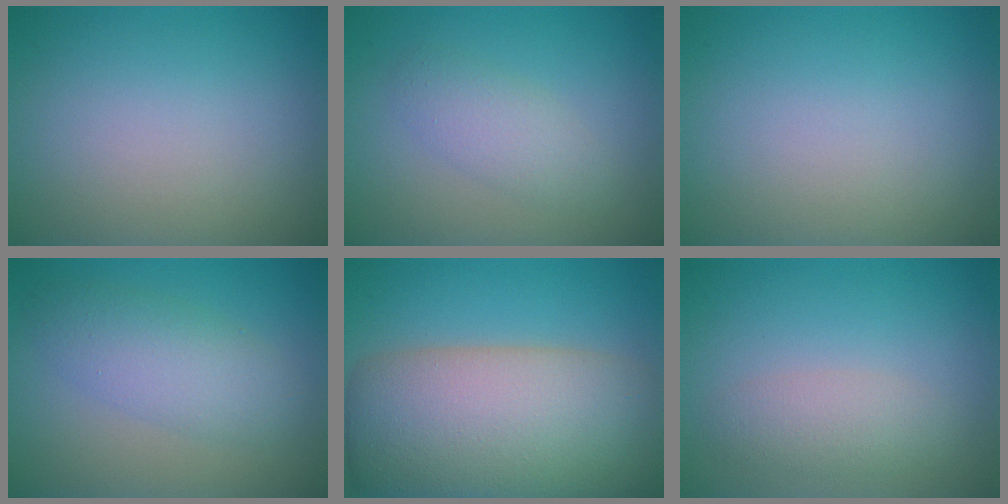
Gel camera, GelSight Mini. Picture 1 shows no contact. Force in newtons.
{"total": 2.5, "press": 2.5, "slide": 0.1}
{"total": 0.0}
{"total": 4.2, "press": 4.2, "slide": 0.0}
{"total": 13.5, "press": 13.5, "slide": 0.9}
{"total": 2.2, "press": 2.2, "slide": 0.1}